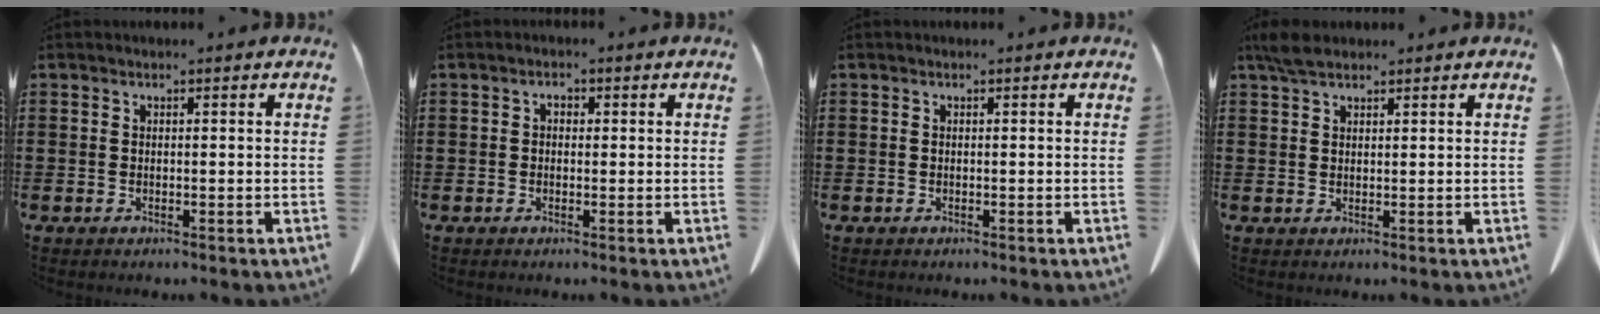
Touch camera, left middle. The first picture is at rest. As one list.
[{"total": 1.2, "force": [-0.2, 0.8, 0.9], "torque": [-0.019, 0.004, -0.004]}, {"total": 0.0}, {"total": 3.1, "force": [2.4, 1.1, 1.7], "torque": [-0.040, 0.004, 0.045]}]